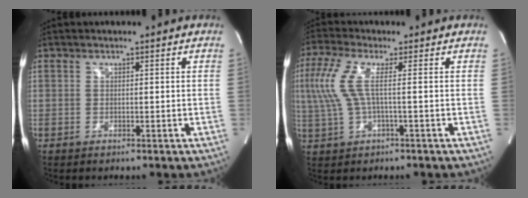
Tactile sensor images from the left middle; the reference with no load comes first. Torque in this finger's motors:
{"motor_torque": [0.72, -0.65, 0.17, 0.13]}